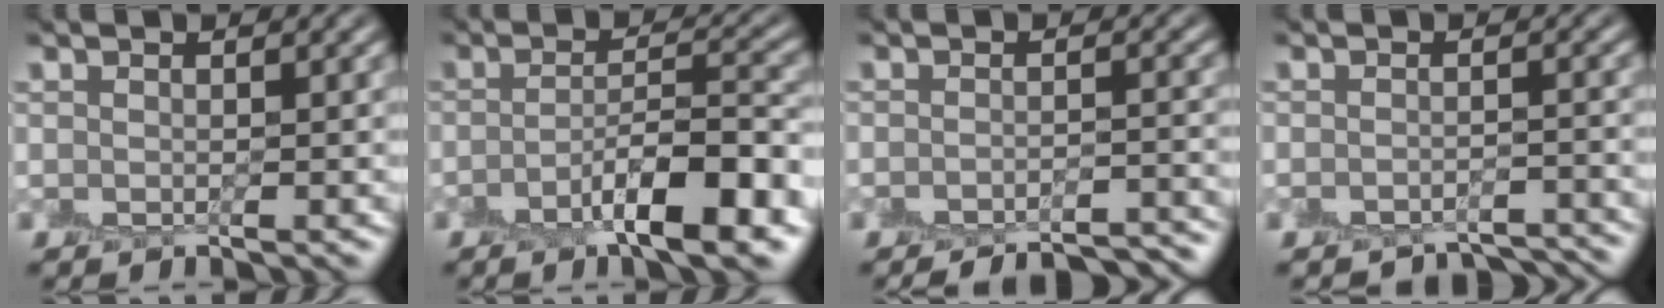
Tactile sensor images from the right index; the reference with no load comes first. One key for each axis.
{"total": 7.0, "fx": -3.5, "fy": 1.7, "fz": 5.8, "tx": -0.090, "ty": 0.002, "tz": -0.063}
{"total": 6.8, "fx": -6.4, "fy": 1.5, "fz": 1.6, "tx": -0.012, "ty": -0.004, "tz": -0.069}
{"total": 4.2, "fx": -4.1, "fy": 0.7, "fz": 0.4, "tx": -0.006, "ty": -0.009, "tz": -0.051}